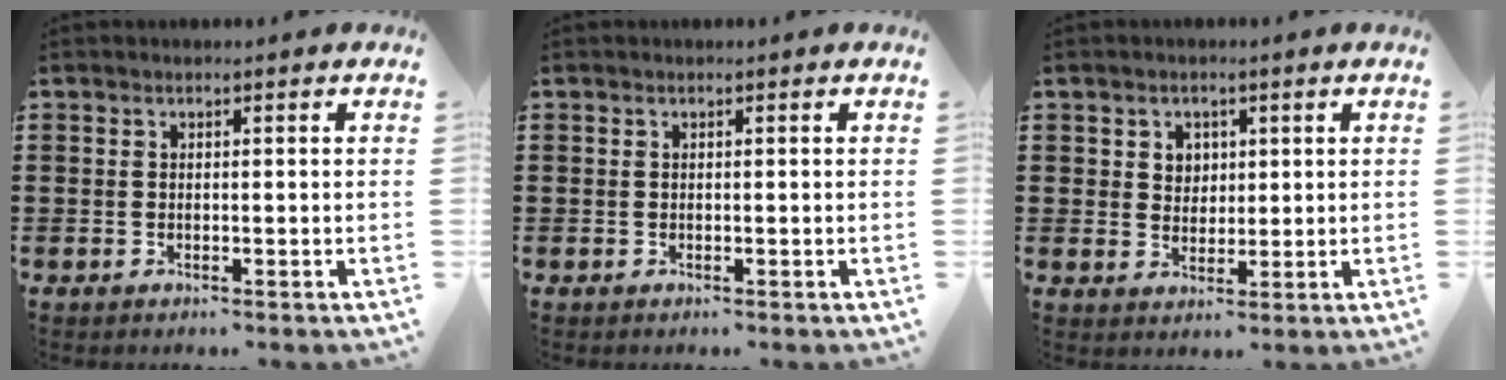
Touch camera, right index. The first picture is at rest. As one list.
[{"total": 0.0}, {"total": 2.8, "force": [1.2, 2.5, 0.5], "torque": [-0.021, 0.011, 0.021]}]